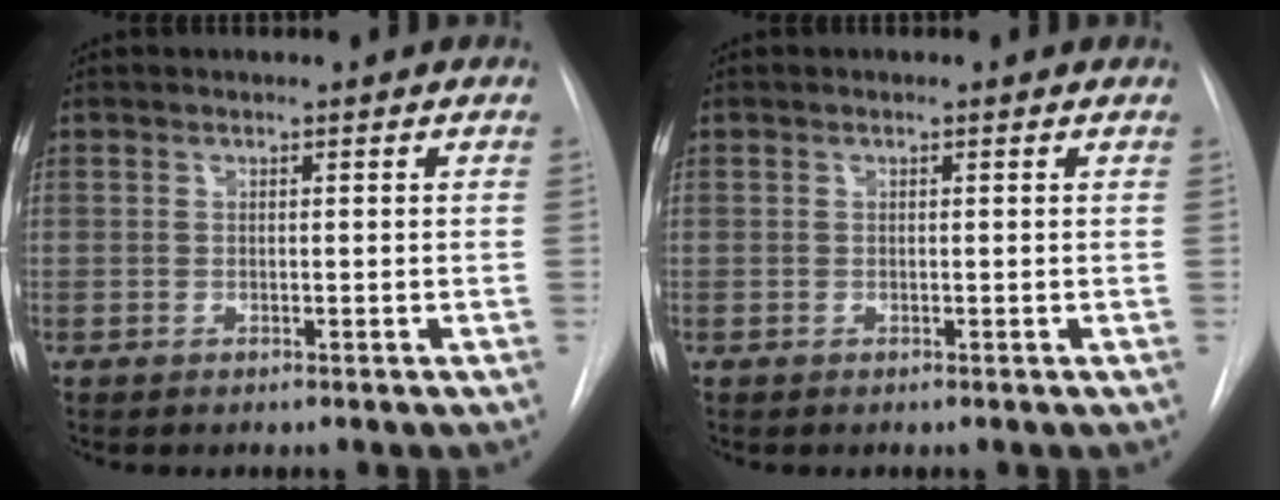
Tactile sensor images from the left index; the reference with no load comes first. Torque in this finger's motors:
{"motor_torque": [-0.15, 0.08, -0.02, -0.01]}